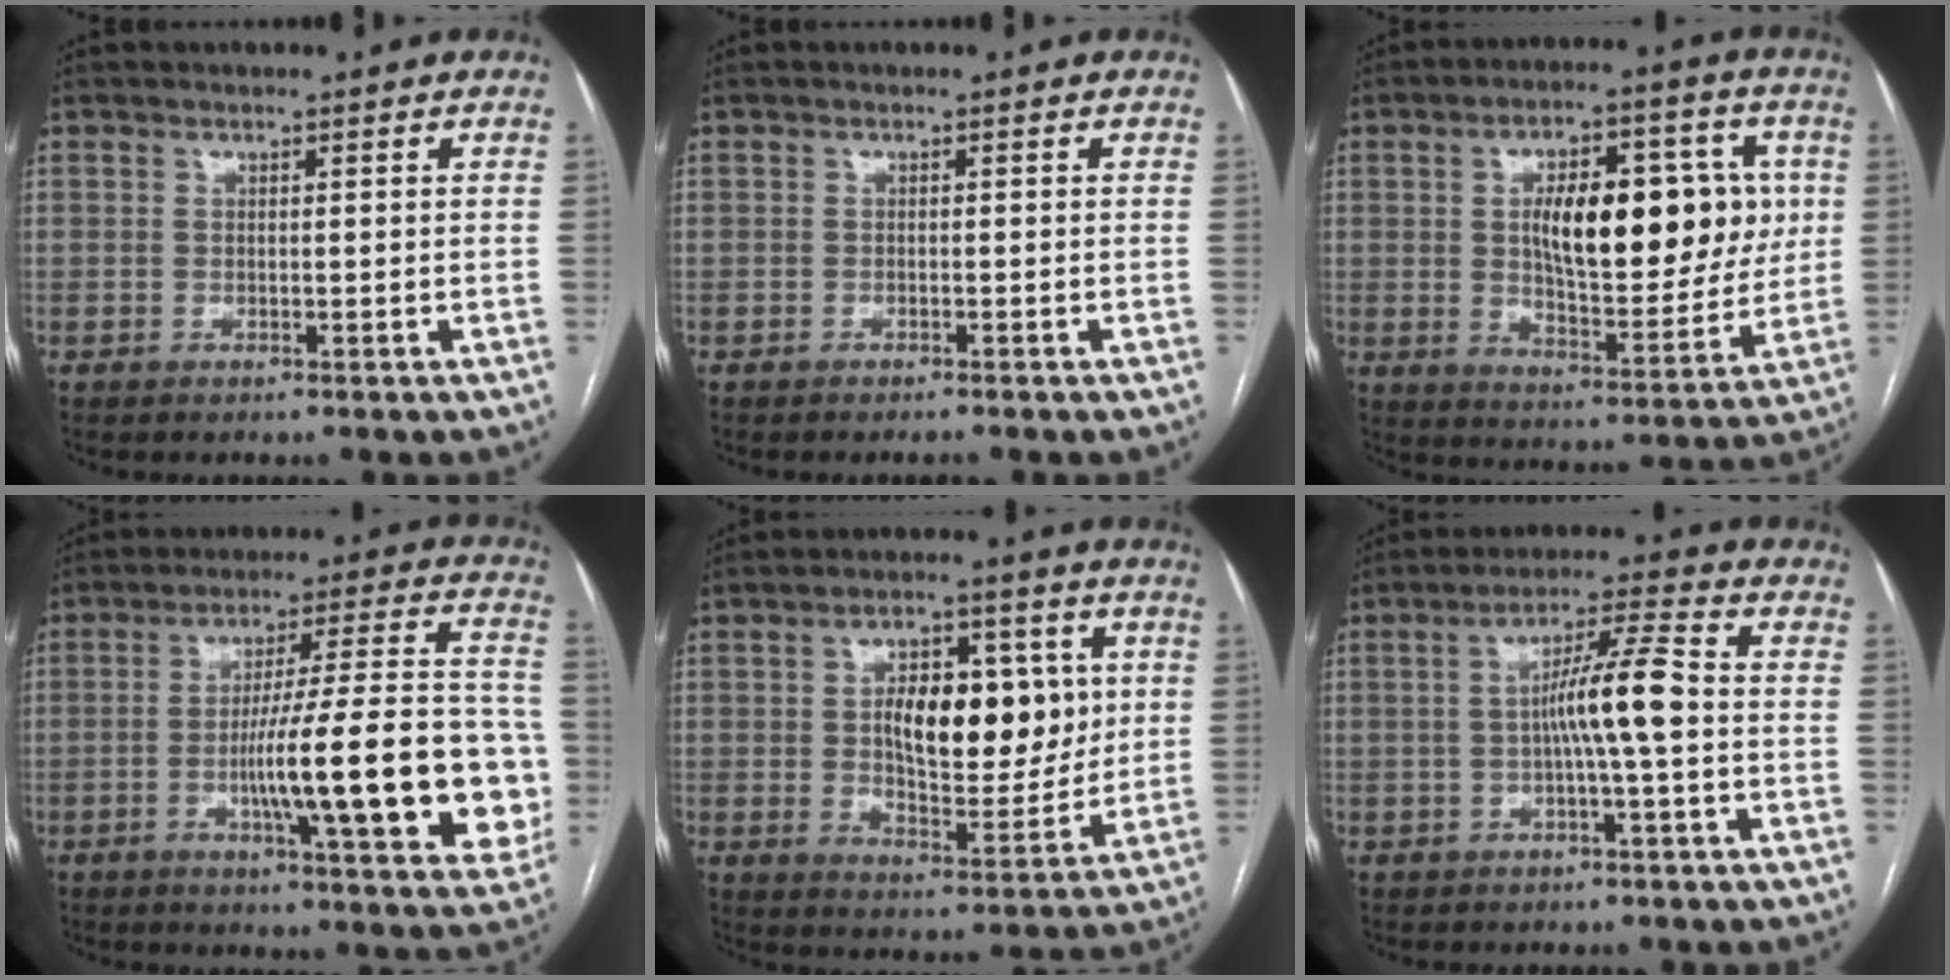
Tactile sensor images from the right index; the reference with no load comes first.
{"total": 0.8, "force": [-0.7, 0.0, 0.3], "torque": [-0.010, -0.001, -0.010]}
{"total": 17.8, "force": [3.0, 7.5, 15.8], "torque": [-0.237, 0.023, 0.053]}
{"total": 21.6, "force": [-4.5, 2.9, 20.9], "torque": [-0.251, 0.020, -0.058]}
{"total": 13.8, "force": [2.2, 6.4, 12.0], "torque": [-0.186, 0.012, 0.042]}
{"total": 7.6, "force": [-0.7, 0.1, 7.6], "torque": [-0.135, 0.017, -0.014]}